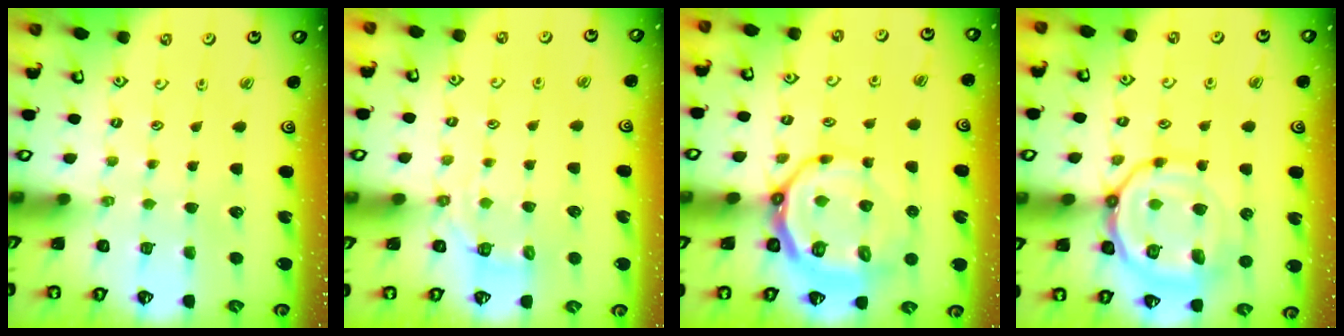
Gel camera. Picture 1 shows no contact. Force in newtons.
{"total": 3.7, "press": 3.0, "slide": 2.1}
{"total": 14.4, "press": 14.0, "slide": 3.4}
{"total": 17.9, "press": 17.8, "slide": 1.8}